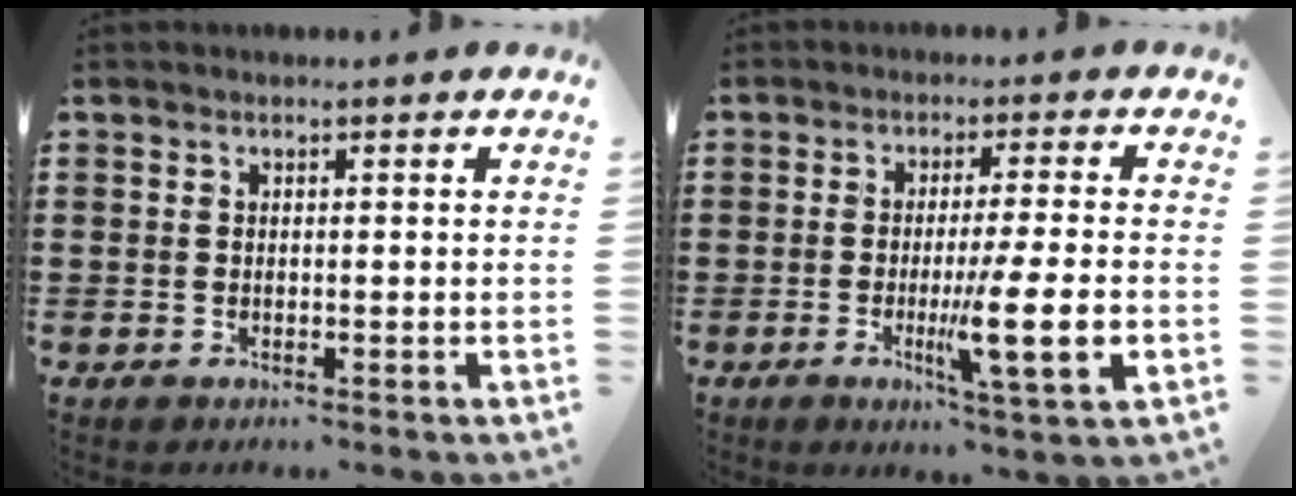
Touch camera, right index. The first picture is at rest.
{"total": 8.9, "force": [-2.1, 0.0, 8.7], "torque": [-0.156, -0.021, -0.038]}